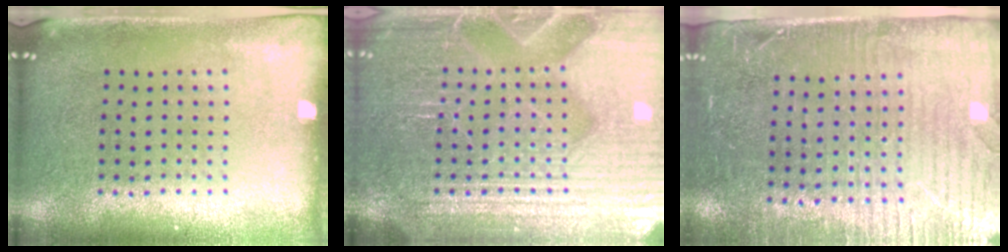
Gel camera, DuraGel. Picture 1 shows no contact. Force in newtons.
{"total": 7.1, "press": 7.0, "slide": 1.1}
{"total": 3.5, "press": 3.1, "slide": 1.5}